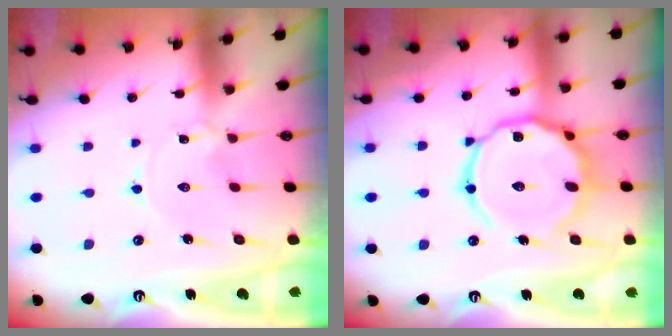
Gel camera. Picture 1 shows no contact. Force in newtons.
{"total": 18.1, "press": 18.0, "slide": 1.4}